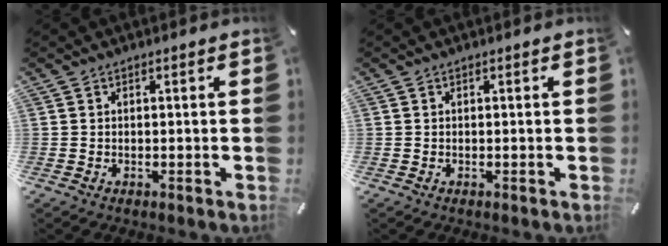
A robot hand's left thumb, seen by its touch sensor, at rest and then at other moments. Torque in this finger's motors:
{"motor_torque": [0.01, 0.02, 0.00, 0.00, 0.00]}